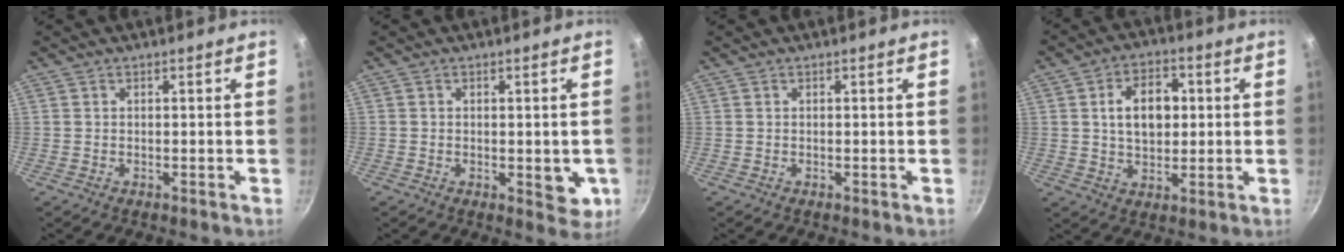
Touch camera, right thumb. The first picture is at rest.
{"total": 5.2, "force": [-0.8, 2.9, 4.2], "torque": [-0.038, -0.005, -0.009]}
{"total": 0.0}
{"total": 9.9, "force": [1.4, 6.6, 7.2], "torque": [-0.090, 0.008, 0.021]}